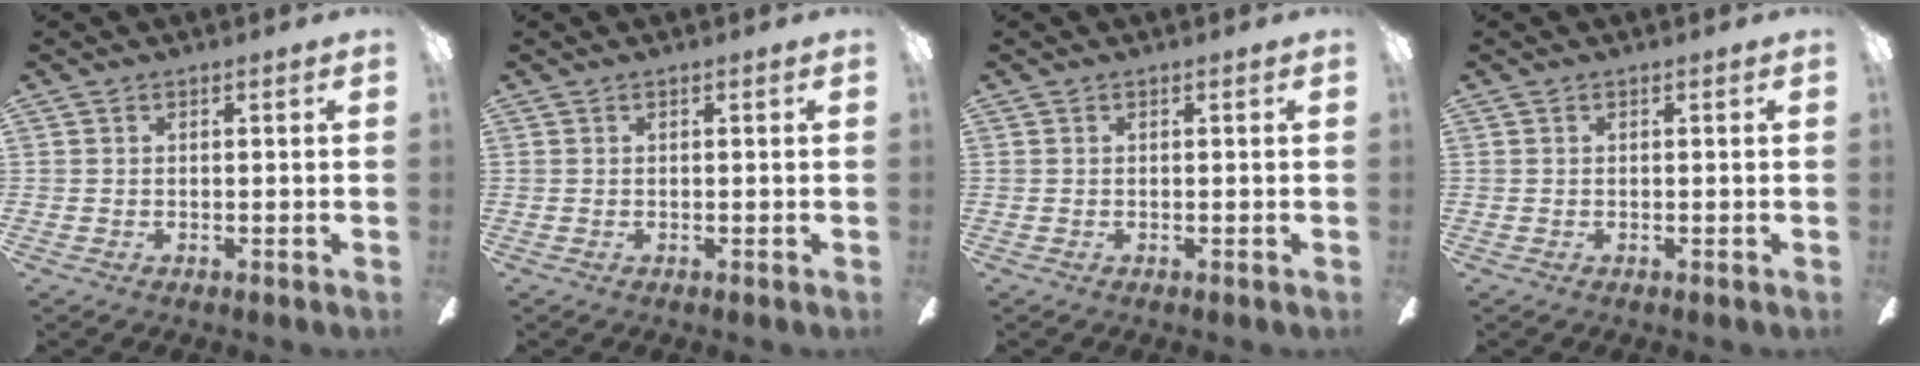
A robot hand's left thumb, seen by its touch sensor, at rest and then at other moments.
{"total": 0.0}
{"total": 0.0}
{"total": 0.0}